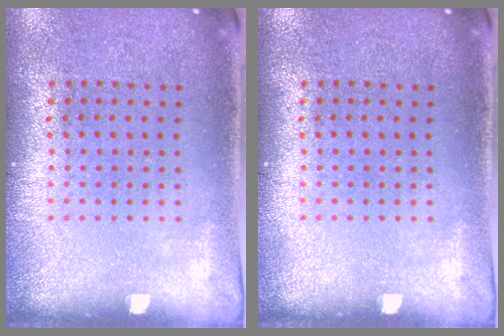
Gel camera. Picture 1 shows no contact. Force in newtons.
{"total": 0.0}